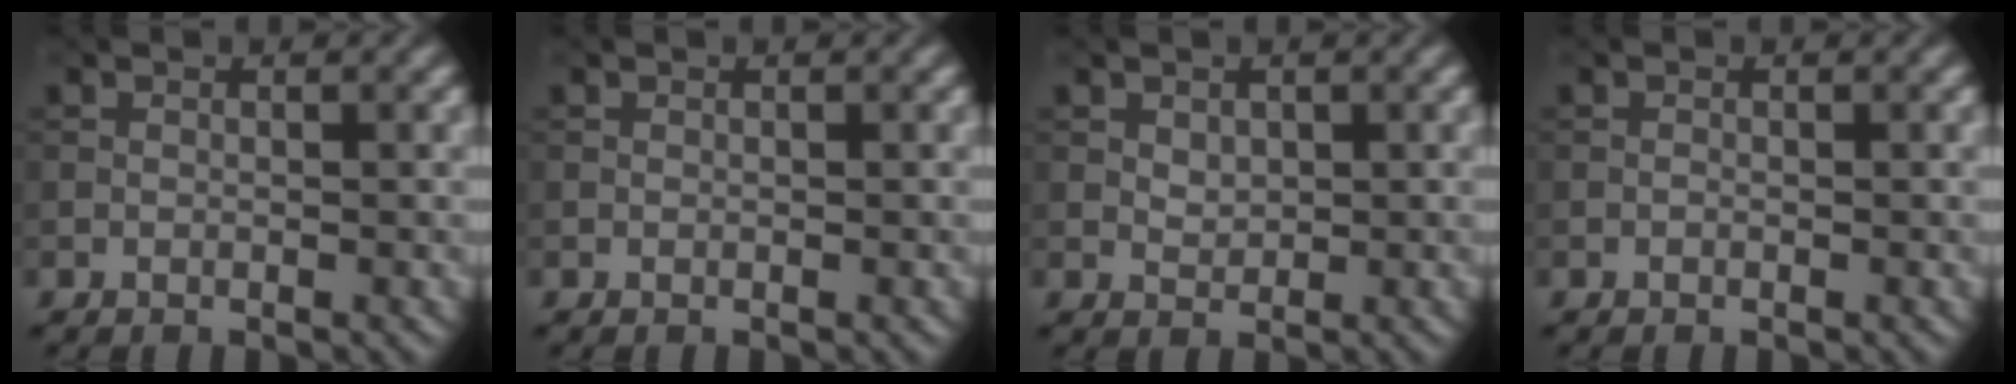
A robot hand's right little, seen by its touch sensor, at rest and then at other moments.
{"total": 0.0}
{"total": 1.1, "force": [0.4, 0.9, 0.6], "torque": [-0.012, -0.002, 0.011]}
{"total": 0.0}